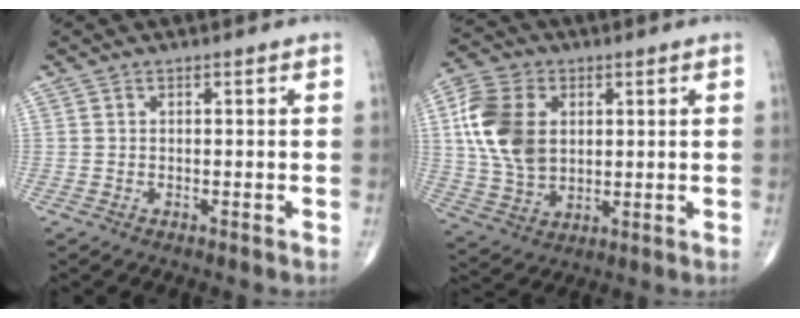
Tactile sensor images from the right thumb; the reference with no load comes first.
{"total": 14.4, "force": [2.8, 10.2, 9.8], "torque": [-0.181, -0.001, 0.054]}